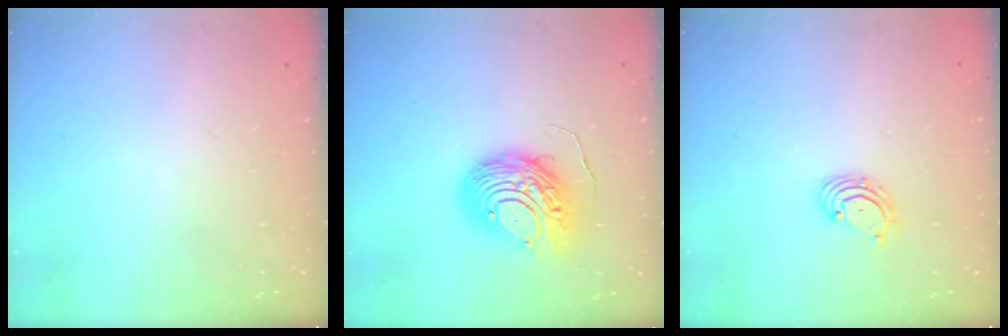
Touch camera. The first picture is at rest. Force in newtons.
{"total": 11.8, "press": 11.8, "slide": 1.3}
{"total": 2.7, "press": 2.7, "slide": 0.6}